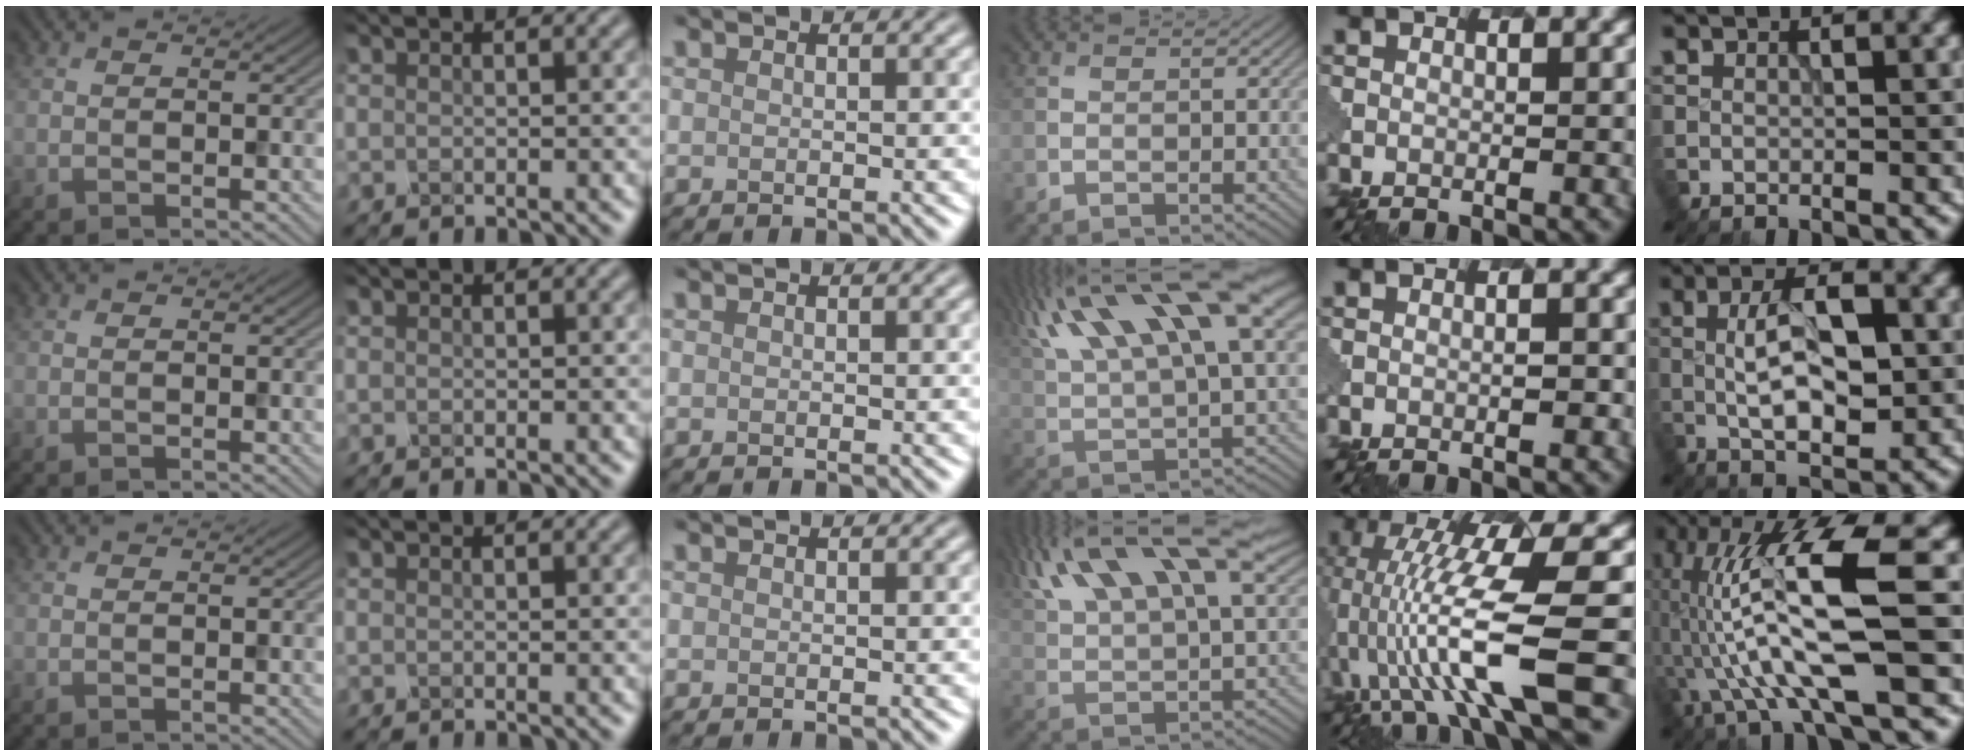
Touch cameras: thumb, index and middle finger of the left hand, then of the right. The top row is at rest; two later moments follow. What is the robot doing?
{"motion": "dispense", "object": "oil cruet"}